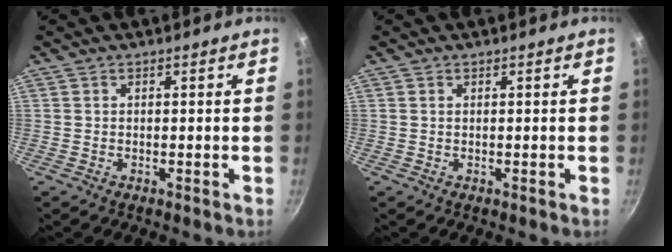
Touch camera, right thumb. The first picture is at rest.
{"total": 0.0}